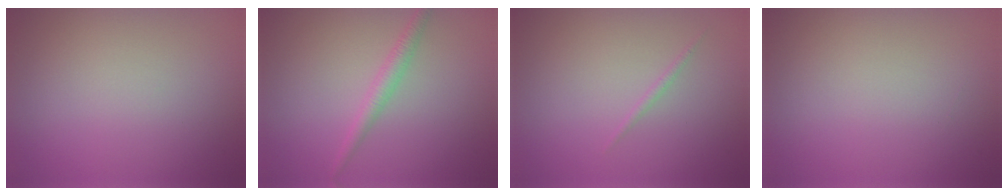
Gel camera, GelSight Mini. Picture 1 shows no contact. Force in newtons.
{"total": 1.8, "press": 1.8, "slide": 0.1}
{"total": 0.6, "press": 0.6, "slide": 0.0}
{"total": 0.0}